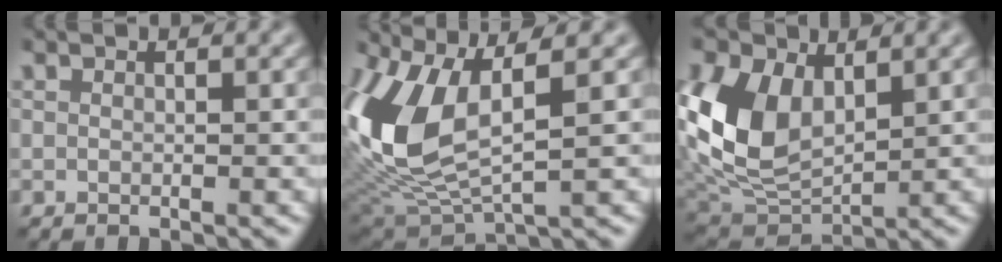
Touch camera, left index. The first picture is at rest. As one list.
[{"total": 9.2, "force": [0.9, 4.5, 8.0], "torque": [-0.195, -0.004, 0.025]}, {"total": 7.6, "force": [1.3, 5.2, 5.4], "torque": [-0.129, -0.010, 0.032]}]